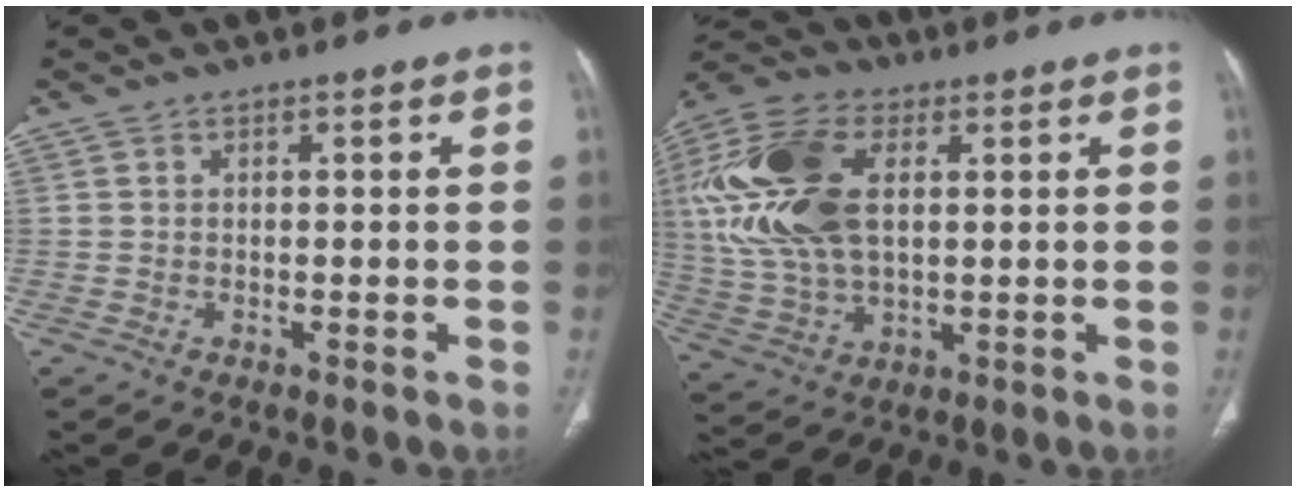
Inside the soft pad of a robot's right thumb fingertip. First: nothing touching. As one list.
[{"total": 20.5, "force": [4.2, 11.7, 16.2], "torque": [-0.347, 0.002, 0.077]}]